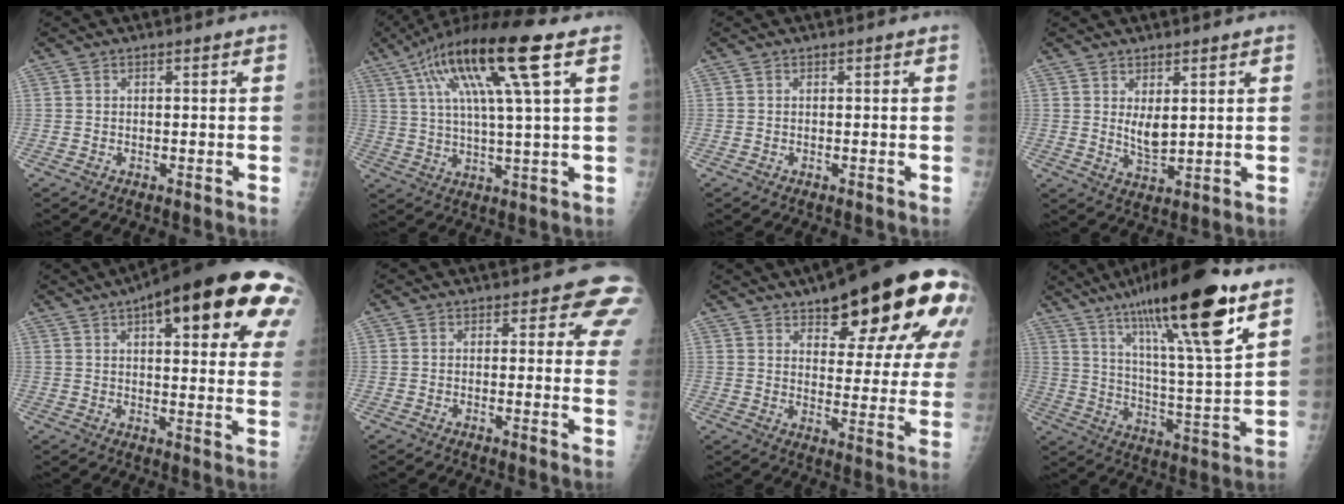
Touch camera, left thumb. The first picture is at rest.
{"total": 17.8, "force": [7.7, 2.2, 16.0], "torque": [-0.293, 0.002, 0.130]}
{"total": 0.0}
{"total": 4.5, "force": [1.5, 2.1, 3.7], "torque": [-0.058, -0.022, 0.034]}
{"total": 27.7, "force": [13.0, 8.8, 22.8], "torque": [-0.246, 0.005, 0.168]}
{"total": 6.7, "force": [4.6, 3.3, 3.7], "torque": [-0.001, -0.021, 0.030]}
{"total": 25.4, "force": [14.2, 8.5, 19.2], "torque": [-0.227, -0.039, 0.191]}
{"total": 23.4, "force": [14.2, 3.2, 18.3], "torque": [-0.293, -0.049, 0.235]}